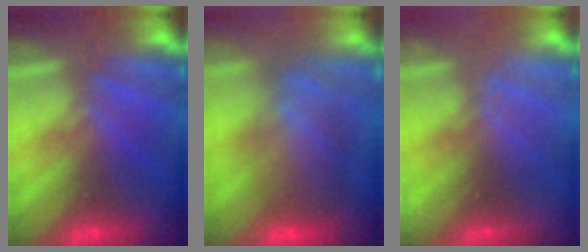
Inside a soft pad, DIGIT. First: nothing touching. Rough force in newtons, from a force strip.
{"total": 9.1}
{"total": 2.1}